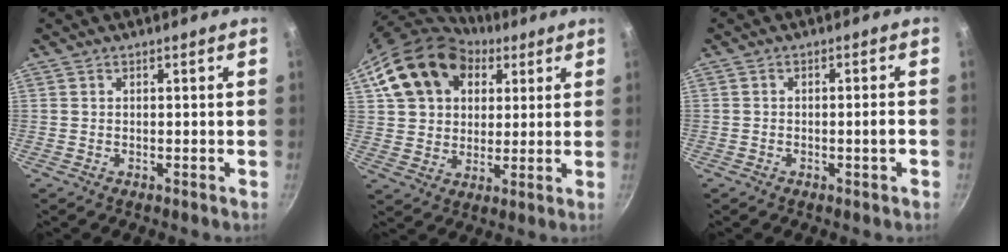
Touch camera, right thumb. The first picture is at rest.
{"total": 18.5, "force": [7.8, 13.7, 9.6], "torque": [-0.156, 0.008, 0.133]}
{"total": 2.3, "force": [-0.8, 0.3, 2.1], "torque": [-0.030, 0.011, -0.011]}